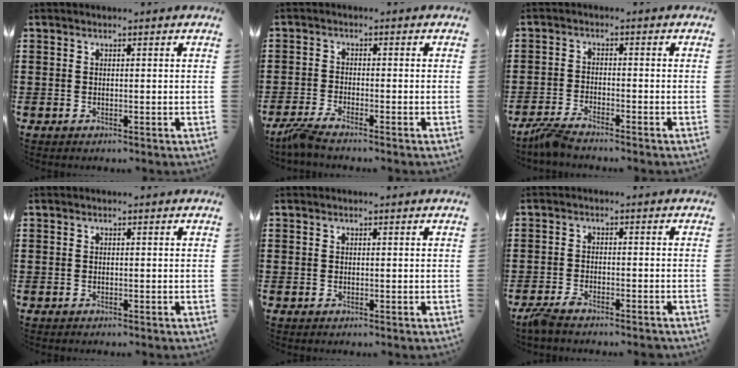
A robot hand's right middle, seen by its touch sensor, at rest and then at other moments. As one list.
[{"total": 2.9, "force": [-2.4, -0.2, 1.6], "torque": [-0.052, -0.013, -0.051]}, {"total": 3.2, "force": [-3.0, 0.0, 1.1], "torque": [-0.044, -0.010, -0.065]}, {"total": 0.0}, {"total": 0.0}, {"total": 2.8, "force": [-2.6, 0.2, 1.2], "torque": [-0.036, -0.004, -0.055]}]